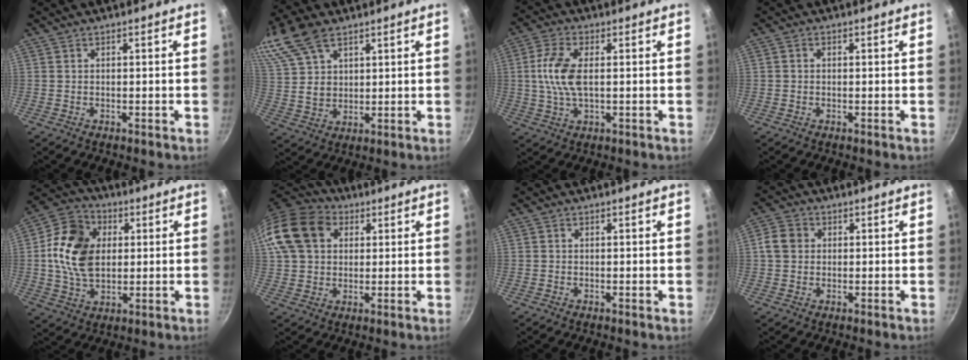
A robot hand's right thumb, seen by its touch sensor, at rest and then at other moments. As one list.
[{"total": 16.5, "force": [9.6, 9.9, 9.0], "torque": [-0.191, 0.013, 0.195]}, {"total": 8.4, "force": [0.7, 4.1, 7.3], "torque": [-0.154, 0.009, 0.010]}, {"total": 0.8, "force": [0.0, 0.7, 0.4], "torque": [-0.008, 0.005, -0.001]}, {"total": 15.0, "force": [2.0, 10.8, 10.2], "torque": [-0.166, 0.006, 0.024]}, {"total": 15.6, "force": [4.7, 12.1, 8.8], "torque": [-0.158, 0.023, 0.073]}, {"total": 0.0}, {"total": 4.7, "force": [0.5, 4.1, 2.2], "torque": [-0.027, 0.008, 0.000]}]